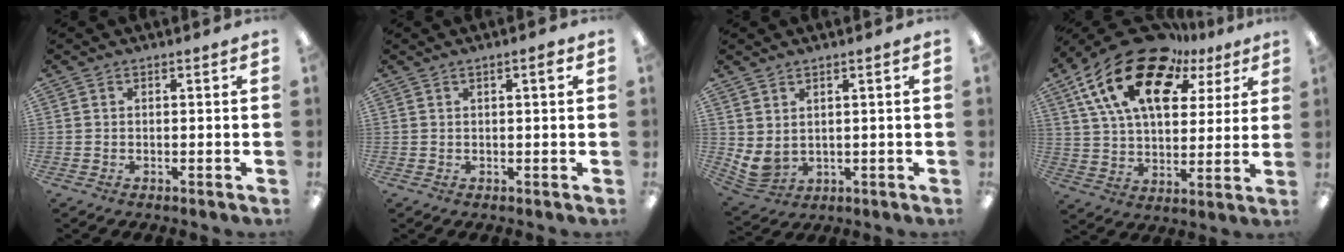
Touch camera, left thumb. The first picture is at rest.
{"total": 1.9, "force": [0.9, 0.3, 1.6], "torque": [-0.027, 0.001, 0.013]}
{"total": 4.3, "force": [1.7, 3.0, 2.5], "torque": [-0.069, -0.013, 0.032]}
{"total": 21.8, "force": [12.6, 11.6, 13.6], "torque": [-0.261, -0.067, 0.220]}